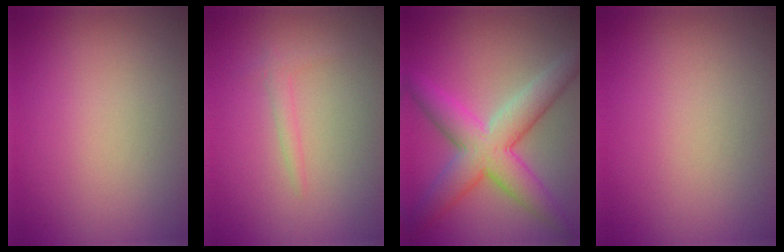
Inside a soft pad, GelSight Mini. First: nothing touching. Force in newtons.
{"total": 1.0, "press": 1.0, "slide": 0.1}
{"total": 7.2, "press": 7.2, "slide": 0.1}
{"total": 0.0}